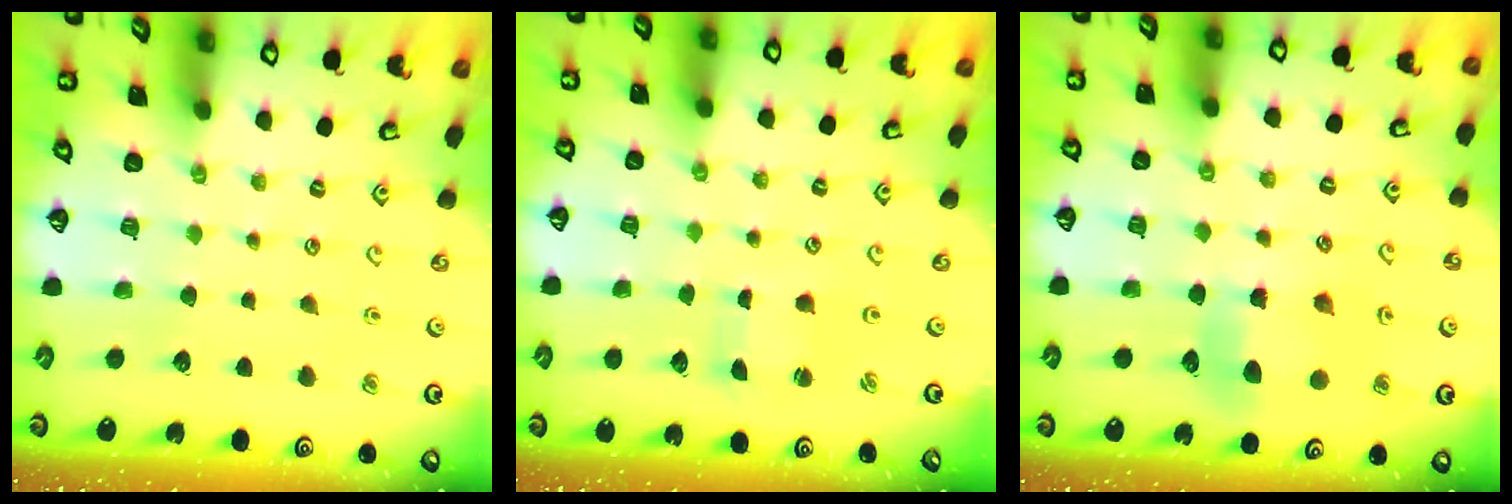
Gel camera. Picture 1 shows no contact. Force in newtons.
{"total": 0.8, "press": 0.8, "slide": 0.2}
{"total": 7.2, "press": 7.2, "slide": 0.6}